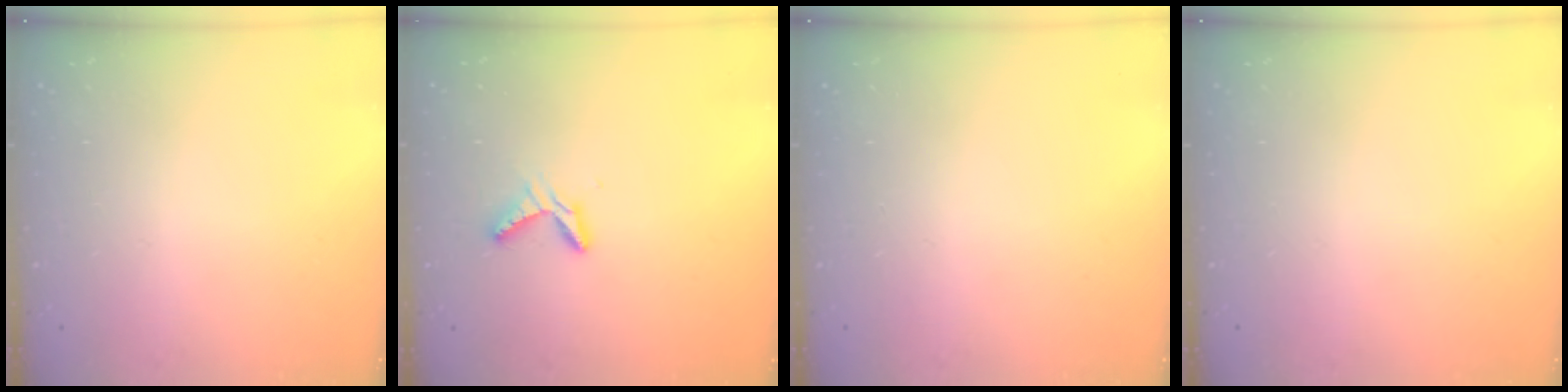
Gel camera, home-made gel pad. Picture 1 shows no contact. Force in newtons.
{"total": 5.1, "press": 5.1, "slide": 0.4}
{"total": 0.0}
{"total": 0.0}